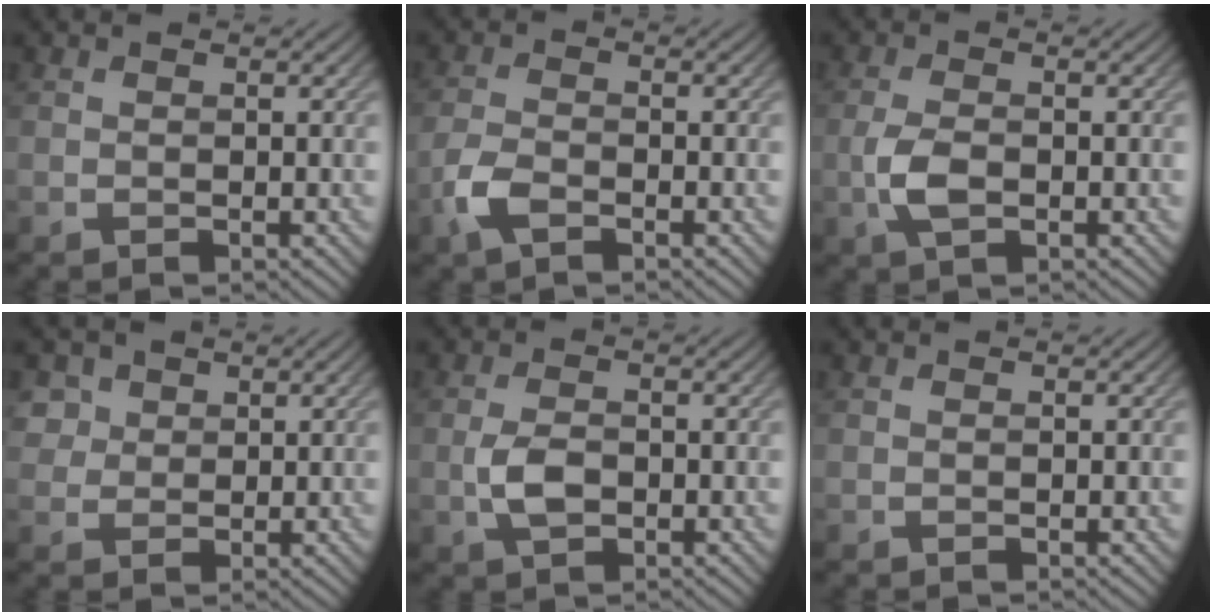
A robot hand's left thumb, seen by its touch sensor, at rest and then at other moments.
{"total": 3.6, "force": [-2.1, 1.5, 2.6], "torque": [-0.067, -0.001, -0.052]}
{"total": 3.5, "force": [-0.9, 1.5, 3.0], "torque": [-0.071, -0.002, -0.024]}
{"total": 2.9, "force": [1.4, 2.4, 0.7], "torque": [-0.027, -0.005, 0.034]}
{"total": 3.3, "force": [-0.8, 1.8, 2.6], "torque": [-0.057, 0.000, -0.018]}
{"total": 0.0}